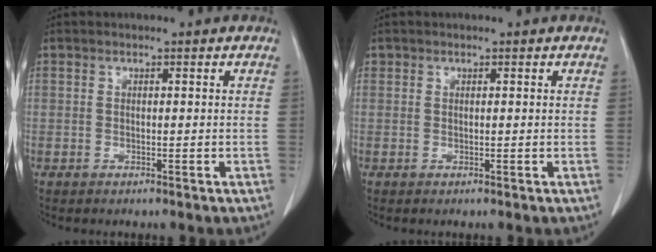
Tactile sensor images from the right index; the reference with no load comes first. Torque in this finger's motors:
{"motor_torque": [-0.05, -0.04, 0.02, 0.01]}